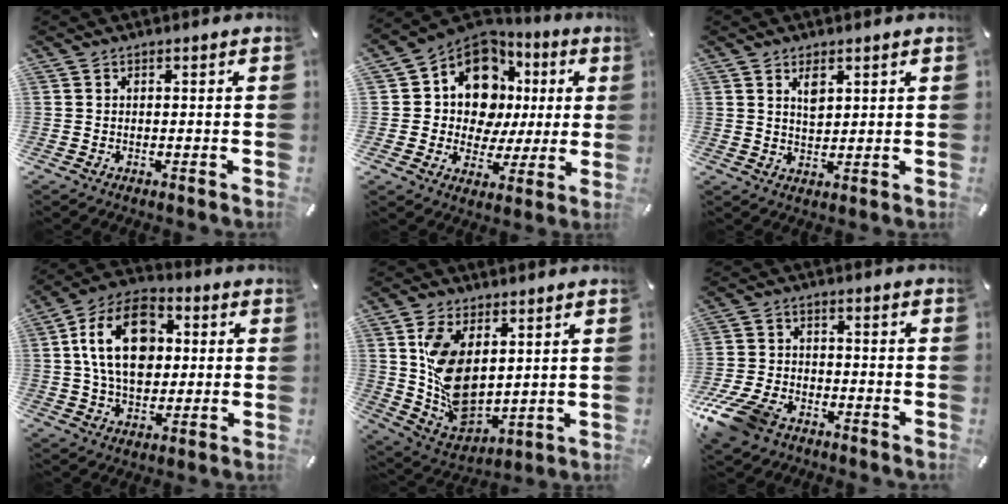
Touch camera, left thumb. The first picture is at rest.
{"total": 13.4, "force": [3.7, 11.1, 6.5], "torque": [-0.116, -0.038, 0.075]}
{"total": 3.7, "force": [2.0, 2.0, 2.2], "torque": [-0.034, -0.004, 0.033]}
{"total": 16.9, "force": [2.2, 11.8, 12.0], "torque": [-0.234, 0.009, 0.035]}
{"total": 13.0, "force": [3.7, 8.5, 9.1], "torque": [-0.190, -0.019, 0.076]}
{"total": 11.1, "force": [-7.4, 6.2, 5.5], "torque": [-0.115, 0.037, -0.140]}